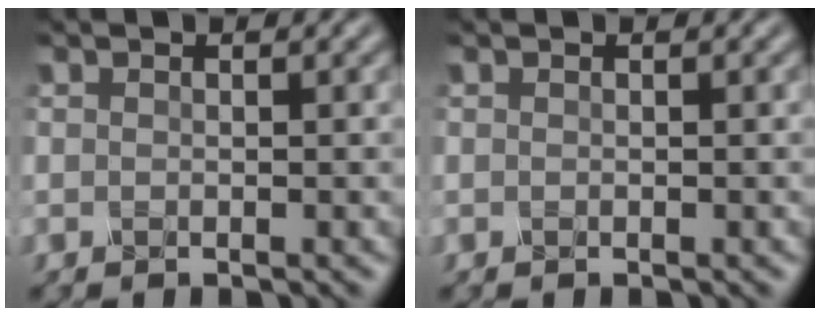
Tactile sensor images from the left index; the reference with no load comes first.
{"total": 0.0}